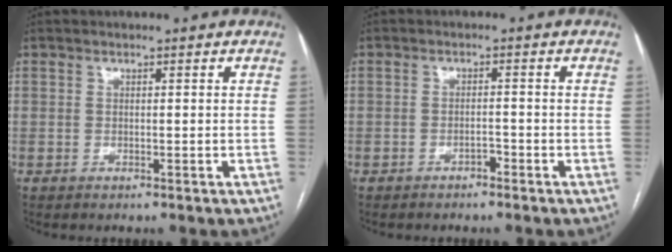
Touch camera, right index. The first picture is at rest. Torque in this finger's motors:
{"motor_torque": [-0.11, 0.15, -0.03, 0.00]}